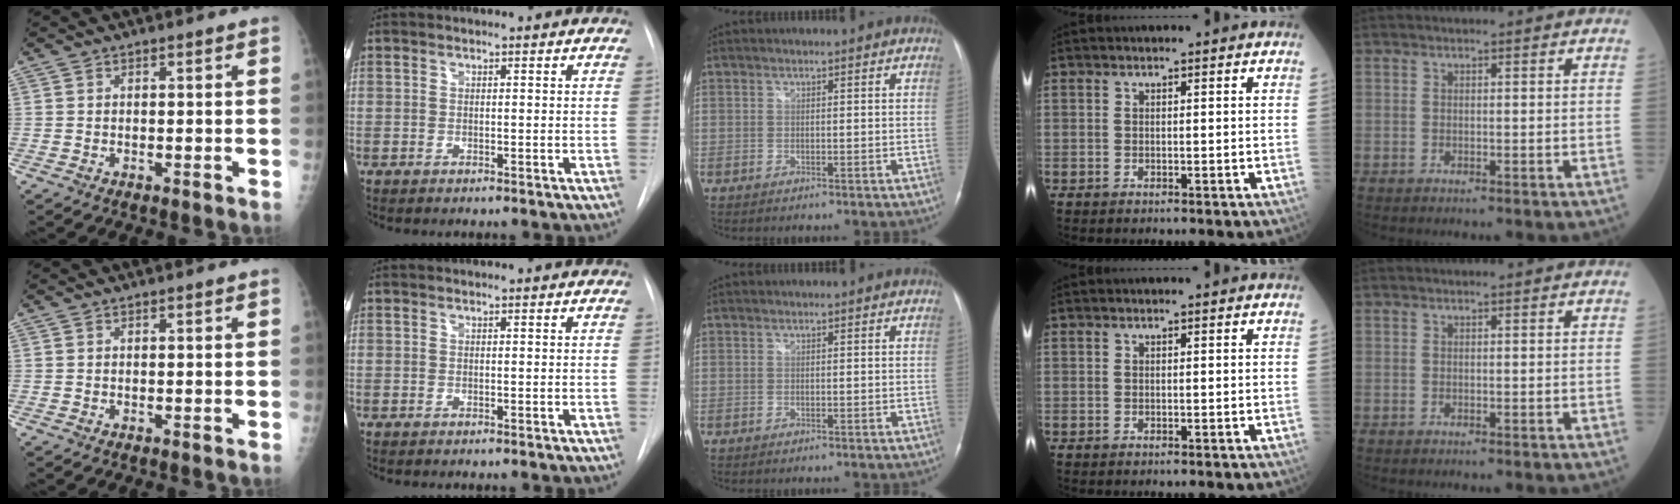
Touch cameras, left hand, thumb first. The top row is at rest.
{}